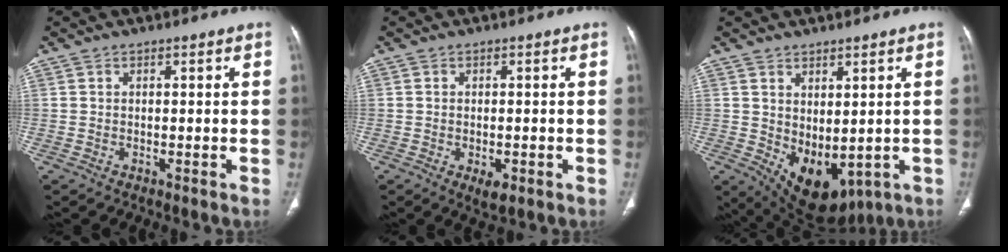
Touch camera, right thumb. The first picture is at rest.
{"total": 3.1, "force": [-1.1, 1.5, 2.5], "torque": [-0.036, -0.002, -0.011]}
{"total": 10.7, "force": [-0.9, 6.3, 8.7], "torque": [-0.112, -0.012, 0.021]}